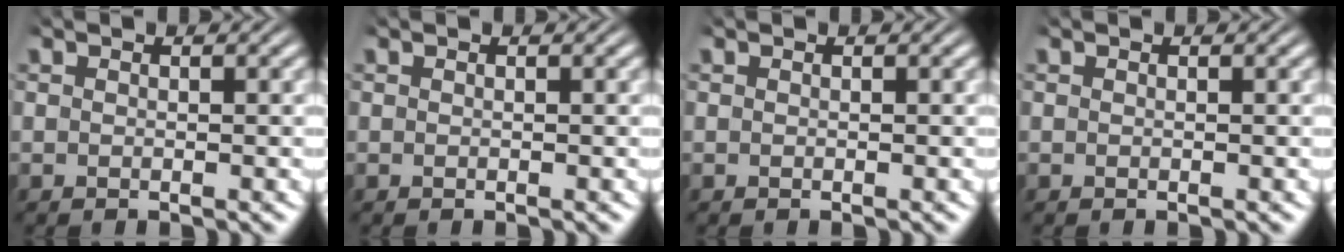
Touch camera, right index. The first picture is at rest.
{"total": 0.0}
{"total": 0.0}
{"total": 0.0}